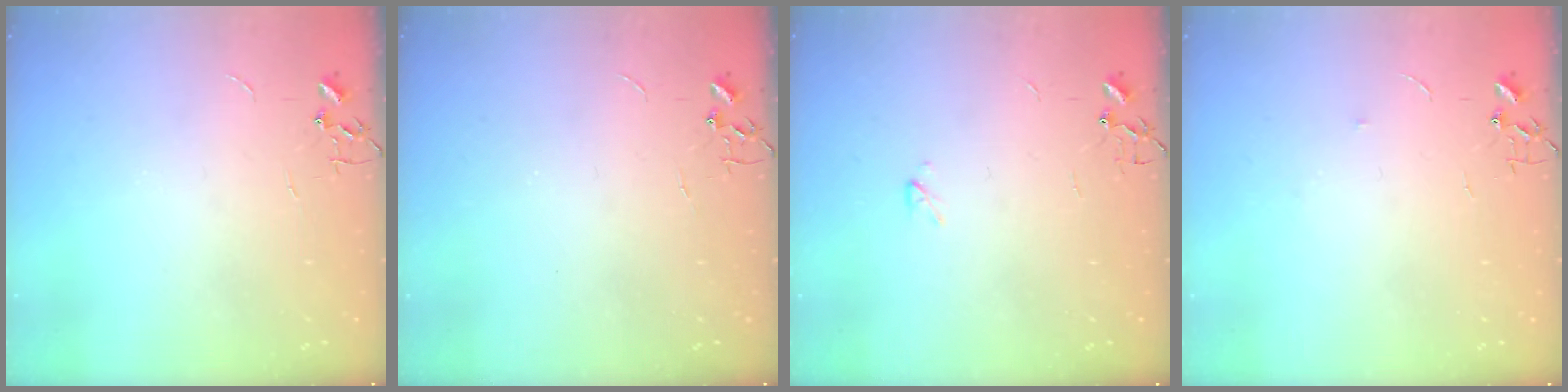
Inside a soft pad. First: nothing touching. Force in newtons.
{"total": 0.0}
{"total": 2.2, "press": 2.2, "slide": 0.4}
{"total": 3.7, "press": 3.7, "slide": 0.5}